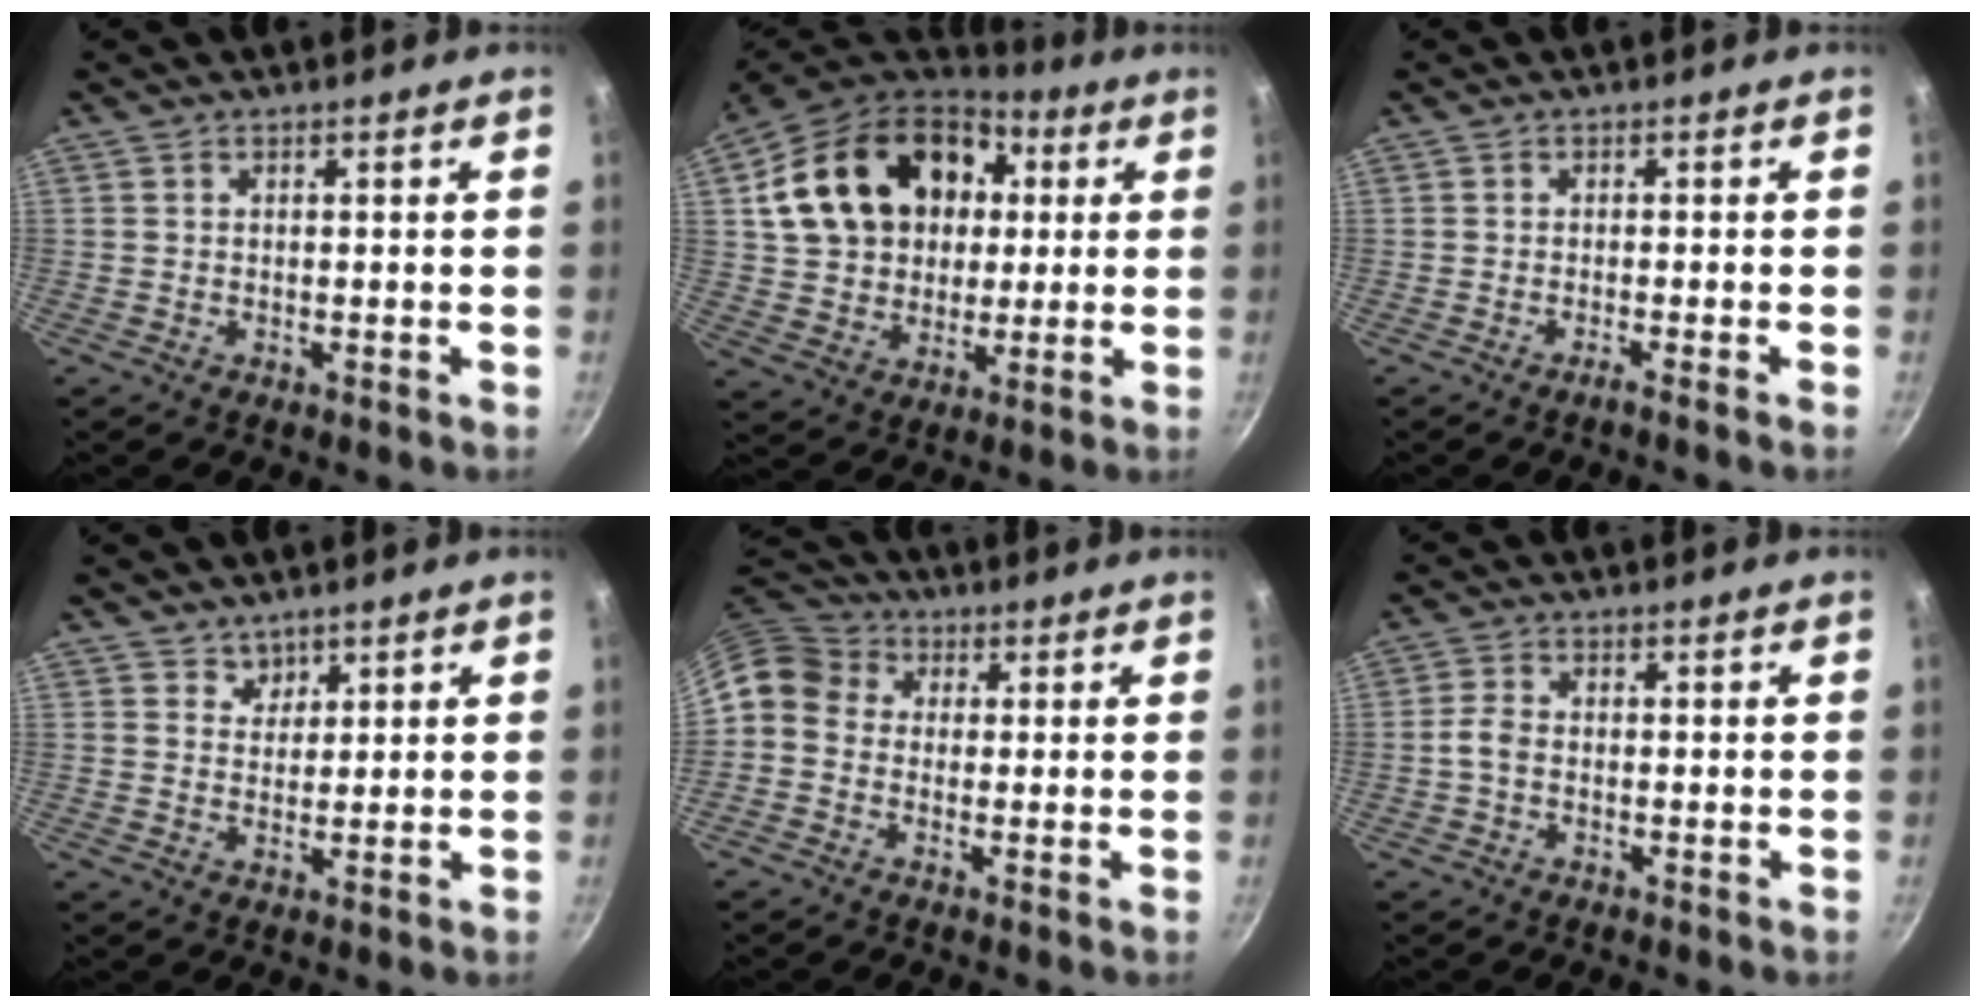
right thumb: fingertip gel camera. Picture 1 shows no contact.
{"total": 23.5, "force": [5.6, 17.8, 14.3], "torque": [-0.234, 0.023, 0.099]}
{"total": 1.1, "force": [-0.7, -0.5, 0.7], "torque": [-0.026, 0.007, -0.012]}
{"total": 2.7, "force": [1.9, 1.9, -0.1], "torque": [0.019, -0.013, 0.030]}
{"total": 7.9, "force": [-0.1, 6.9, 3.9], "torque": [-0.056, 0.029, -0.025]}
{"total": 2.6, "force": [-0.7, 1.7, 1.9], "torque": [-0.042, 0.013, -0.019]}